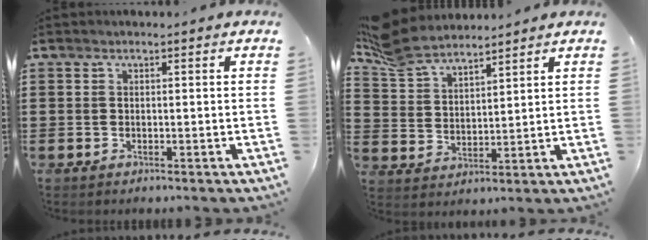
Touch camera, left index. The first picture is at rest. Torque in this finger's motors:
{"motor_torque": [0.33, -0.35, 0.26, 0.16]}